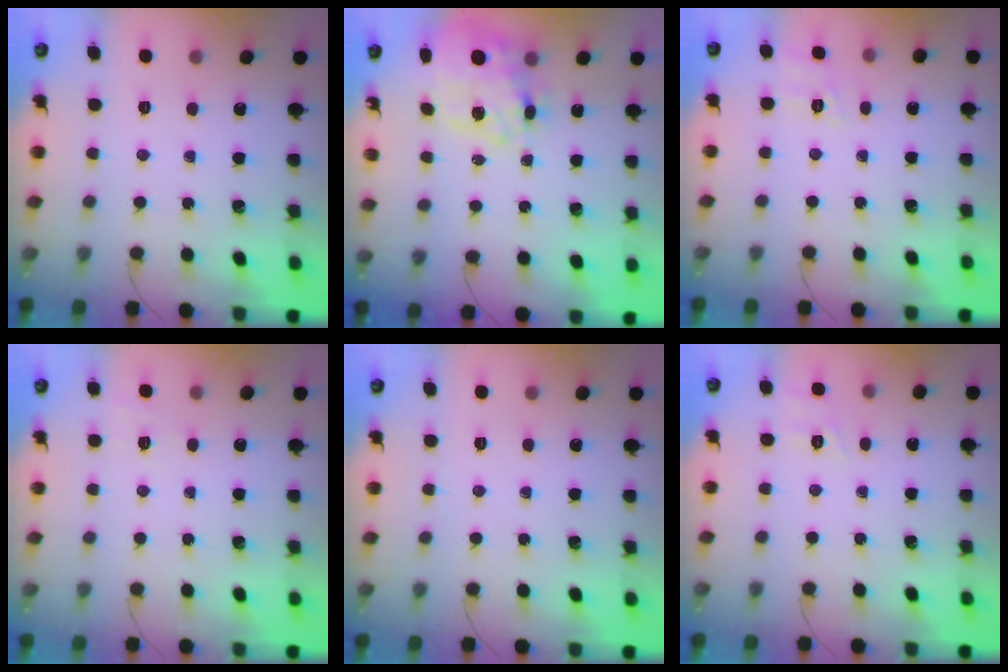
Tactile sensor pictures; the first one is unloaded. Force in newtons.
{"total": 16.5, "press": 16.2, "slide": 3.3}
{"total": 9.1, "press": 8.9, "slide": 2.2}
{"total": 8.3, "press": 8.2, "slide": 1.7}
{"total": 0.0}
{"total": 1.9, "press": 0.9, "slide": 1.7}